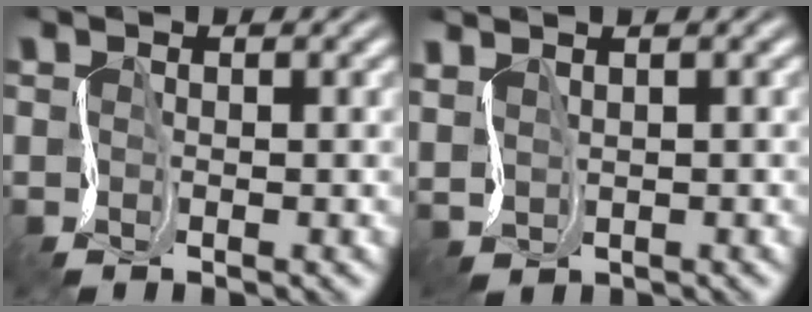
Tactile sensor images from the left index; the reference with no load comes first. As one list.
[{"total": 2.2, "force": [1.6, 0.7, 1.3], "torque": [-0.040, 0.009, 0.036]}]